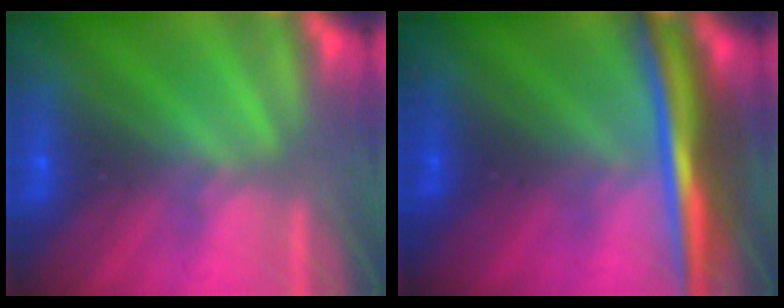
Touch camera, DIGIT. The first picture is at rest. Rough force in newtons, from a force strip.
{"total": 7.9}